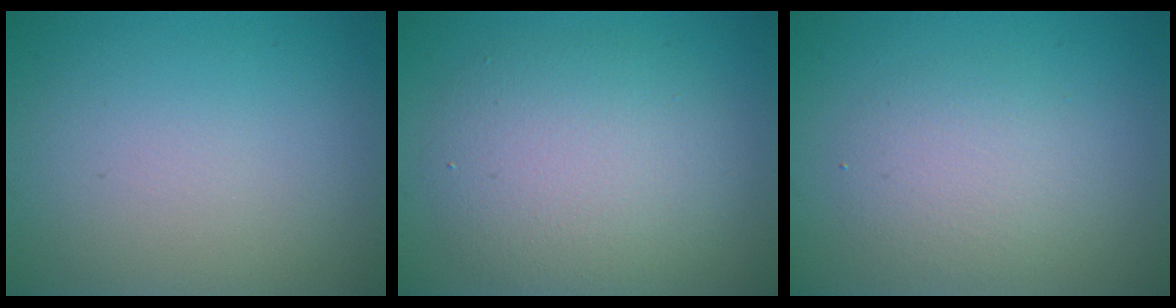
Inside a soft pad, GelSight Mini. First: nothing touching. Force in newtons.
{"total": 5.9, "press": 5.9, "slide": 0.4}
{"total": 2.9, "press": 2.9, "slide": 0.2}